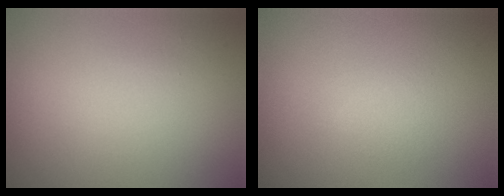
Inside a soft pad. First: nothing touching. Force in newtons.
{"total": 0.9, "press": 0.9, "slide": 0.1}